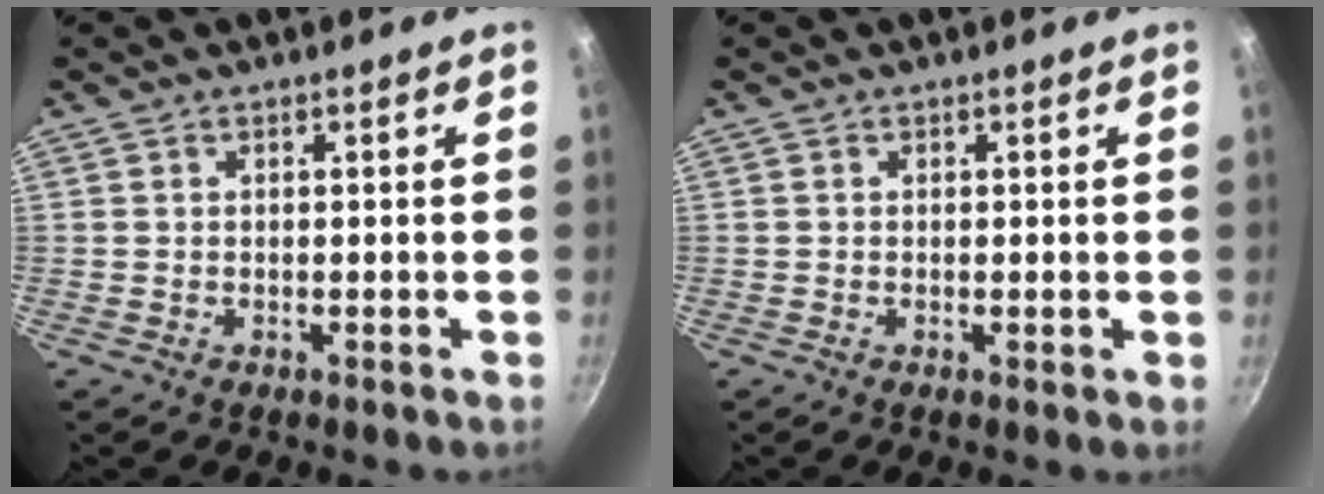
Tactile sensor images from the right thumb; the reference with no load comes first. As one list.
[{"total": 0.6, "force": [-0.1, 0.0, 0.6], "torque": [-0.010, -0.002, -0.003]}]